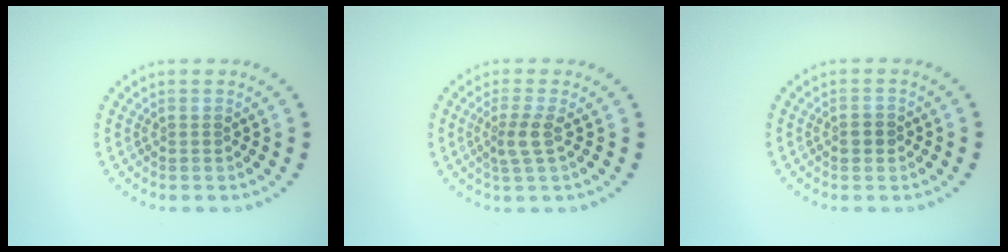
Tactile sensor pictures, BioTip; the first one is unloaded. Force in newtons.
{"total": 2.1, "press": 1.6, "slide": 1.4}
{"total": 1.3, "press": 1.2, "slide": 0.4}